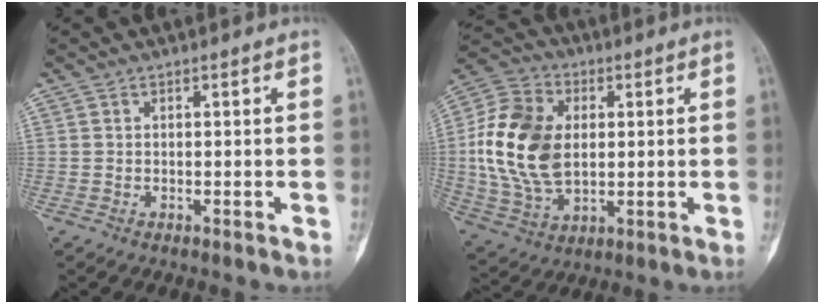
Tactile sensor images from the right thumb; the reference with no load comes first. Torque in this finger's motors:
{"motor_torque": [1.62, 1.37, 0.83, -0.94, 0.28]}